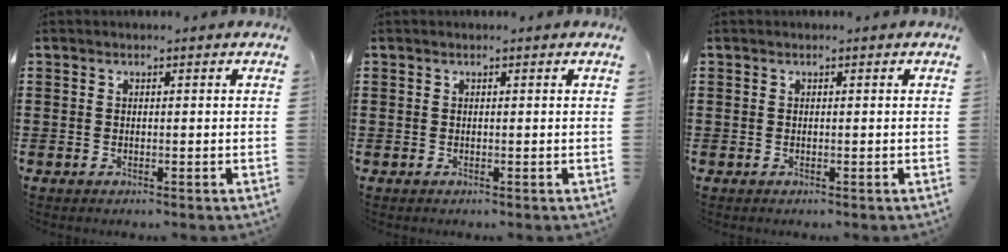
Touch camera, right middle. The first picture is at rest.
{"total": 0.0}
{"total": 0.0}